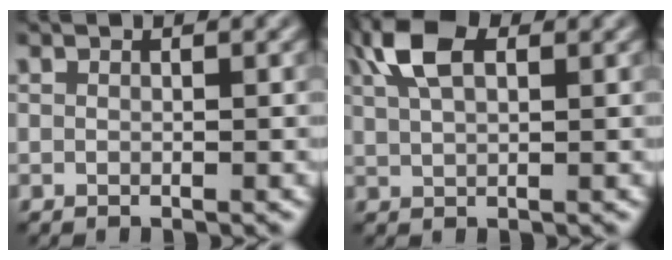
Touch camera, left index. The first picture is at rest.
{"total": 5.6, "force": [2.6, 2.8, 4.1], "torque": [-0.095, 0.018, 0.044]}